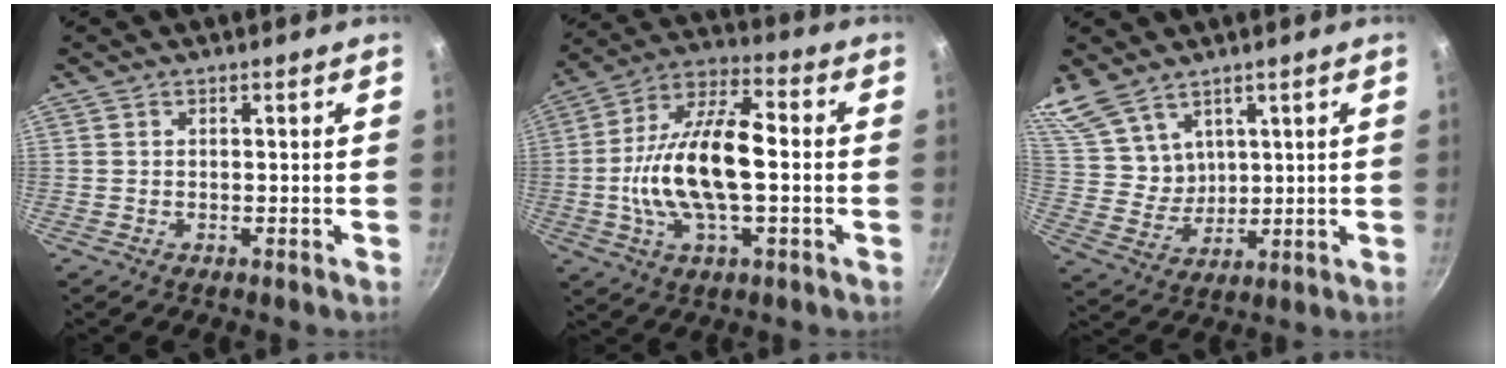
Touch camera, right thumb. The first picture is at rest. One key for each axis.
{"total": 17.8, "fx": -1.3, "fy": 7.9, "fz": 15.9, "tx": -0.286, "ty": 0.033, "tz": -0.036}
{"total": 11.5, "fx": 8.3, "fy": 6.7, "fz": 4.3, "tx": -0.068, "ty": -0.030, "tz": 0.184}